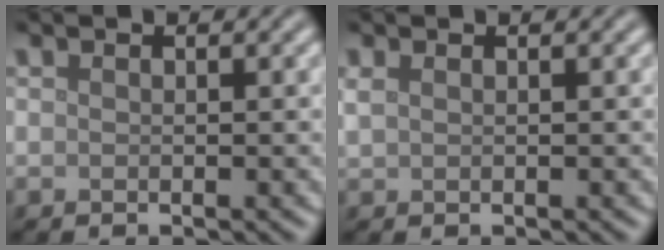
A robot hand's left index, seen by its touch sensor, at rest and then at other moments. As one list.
[{"total": 0.8, "force": [0.5, 0.4, 0.5], "torque": [-0.015, 0.002, 0.012]}]